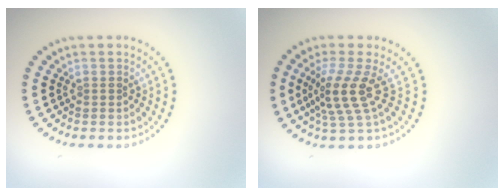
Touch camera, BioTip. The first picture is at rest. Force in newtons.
{"total": 3.5, "press": 2.6, "slide": 2.4}